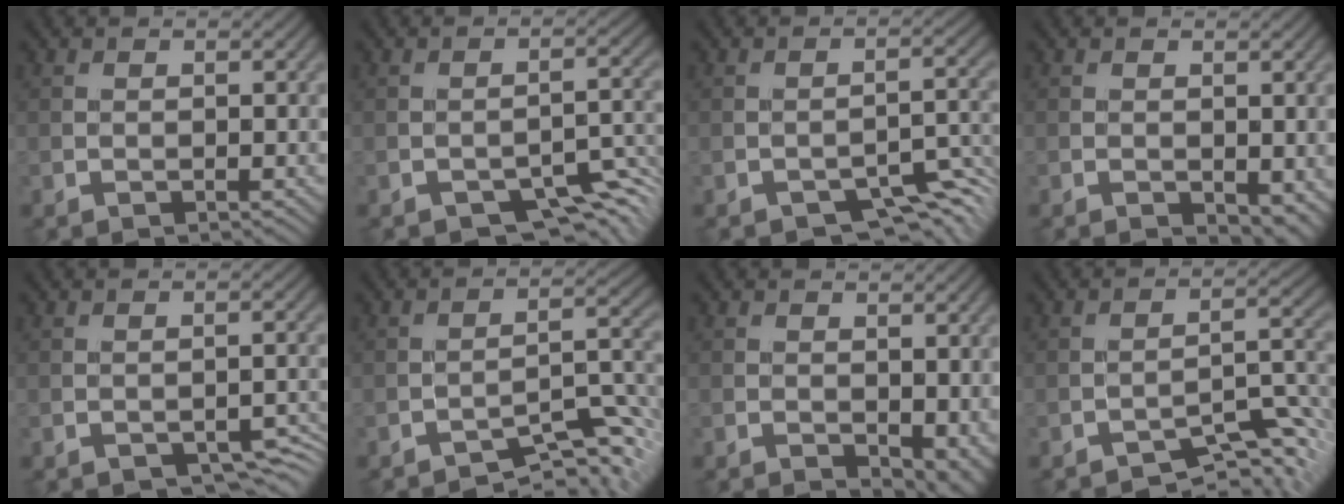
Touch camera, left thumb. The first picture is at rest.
{"total": 5.7, "force": [-4.2, 2.0, 3.3], "torque": [-0.037, -0.003, -0.056]}
{"total": 5.2, "force": [-4.0, 1.6, 2.9], "torque": [-0.033, 0.001, -0.053]}
{"total": 2.8, "force": [-0.9, 1.3, 2.3], "torque": [-0.031, -0.010, -0.007]}
{"total": 2.7, "force": [-1.8, 1.2, 1.6], "torque": [-0.021, -0.004, -0.016]}
{"total": 7.1, "force": [-5.8, 1.0, 3.9], "torque": [-0.051, 0.015, -0.090]}
{"total": 4.8, "force": [-1.6, 2.8, 3.5], "torque": [-0.052, -0.021, -0.008]}
{"total": 6.4, "force": [-5.3, 1.0, 3.4], "torque": [-0.045, 0.011, -0.079]}